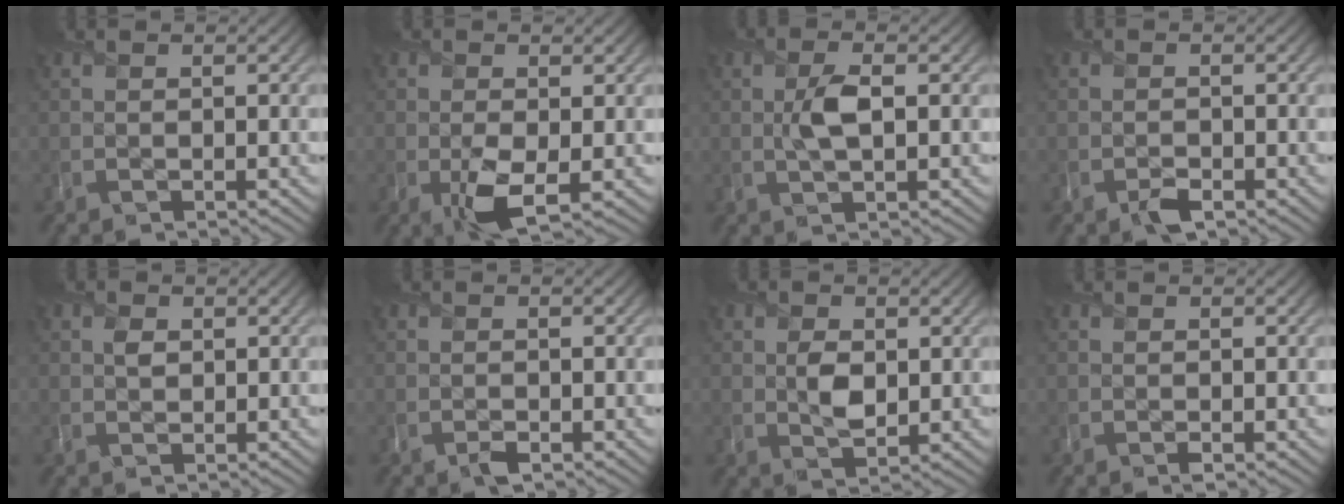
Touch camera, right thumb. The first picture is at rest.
{"total": 4.2, "force": [-0.9, 2.4, 3.3], "torque": [-0.074, -0.018, -0.014]}
{"total": 3.9, "force": [0.3, 1.7, 3.5], "torque": [-0.076, 0.001, 0.003]}
{"total": 1.9, "force": [-1.2, 1.2, 1.0], "torque": [-0.018, -0.006, -0.024]}
{"total": 1.6, "force": [0.4, 1.3, 0.9], "torque": [-0.018, -0.002, 0.005]}
{"total": 1.2, "force": [-0.7, 0.8, 0.7], "torque": [-0.014, -0.006, -0.015]}
{"total": 3.5, "force": [0.3, 2.4, 2.5], "torque": [-0.053, -0.007, 0.006]}
{"total": 0.7, "force": [-0.3, 0.5, 0.5], "torque": [-0.010, -0.007, -0.006]}